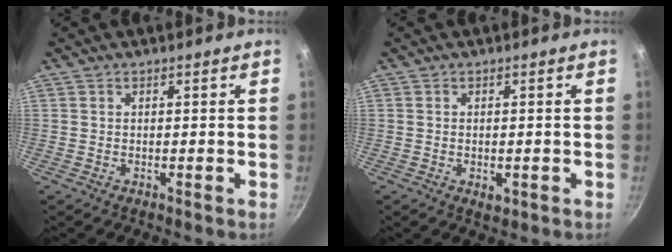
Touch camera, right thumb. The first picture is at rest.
{"total": 2.2, "force": [-0.5, 1.3, 1.7], "torque": [-0.024, -0.004, -0.007]}